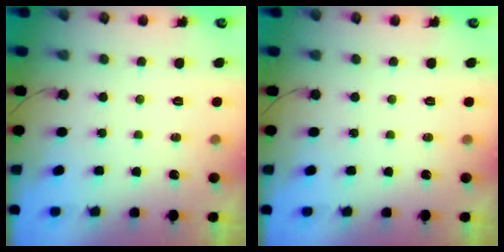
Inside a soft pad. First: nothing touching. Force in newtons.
{"total": 0.0}